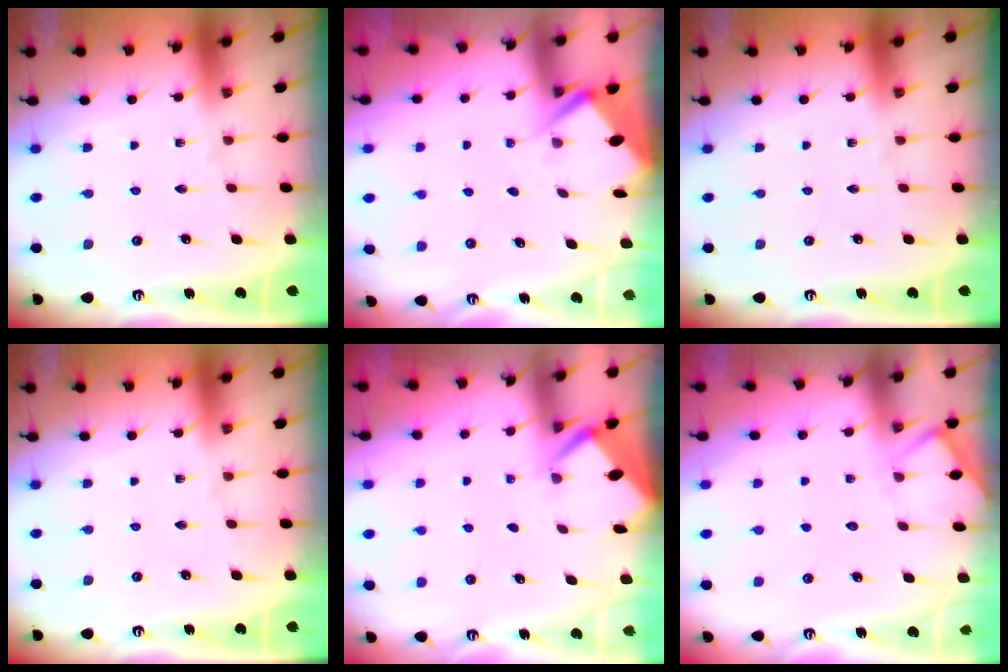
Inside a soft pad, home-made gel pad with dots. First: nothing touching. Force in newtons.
{"total": 2.9, "press": 2.9, "slide": 0.4}
{"total": 0.0}
{"total": 0.0}
{"total": 2.2, "press": 2.2, "slide": 0.1}
{"total": 3.9, "press": 3.9, "slide": 0.5}